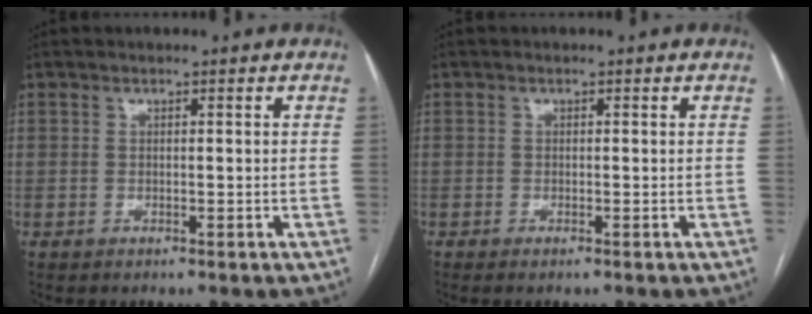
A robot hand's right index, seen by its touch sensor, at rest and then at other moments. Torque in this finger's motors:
{"motor_torque": [0.12, 0.12, 0.01, 0.01]}